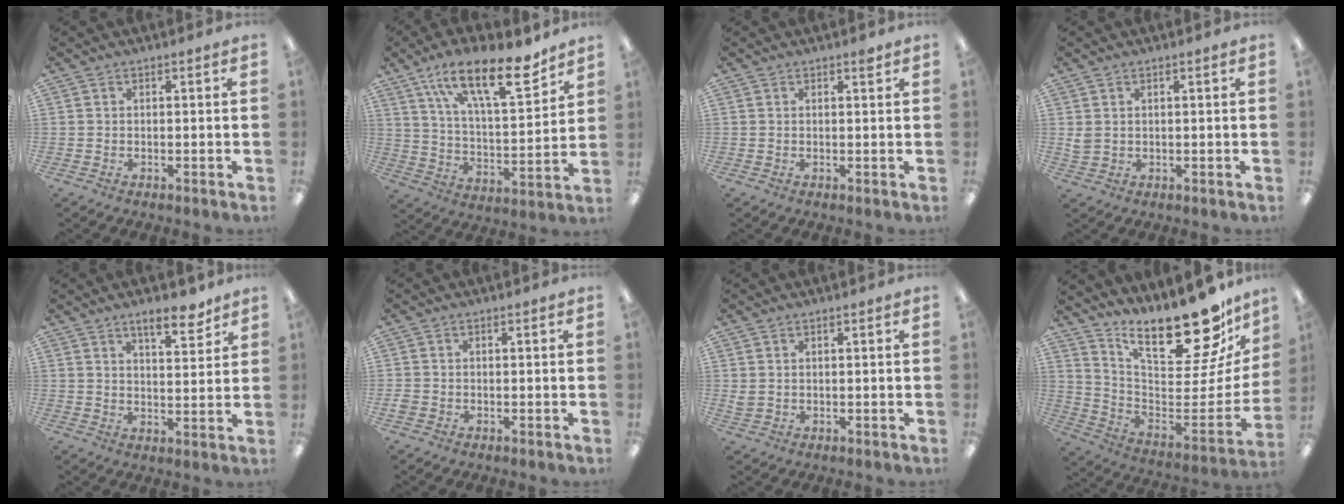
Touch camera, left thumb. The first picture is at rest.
{"total": 20.6, "force": [13.6, 7.4, 13.7], "torque": [-0.222, -0.067, 0.225]}
{"total": 1.9, "force": [1.4, 0.5, 1.3], "torque": [-0.011, -0.005, 0.021]}
{"total": 2.2, "force": [0.9, 1.5, 1.2], "torque": [-0.026, 0.003, 0.016]}
{"total": 8.0, "force": [5.9, 2.8, 4.7], "torque": [-0.059, -0.035, 0.097]}
{"total": 1.3, "force": [-0.4, 1.1, 0.6], "torque": [-0.011, 0.004, -0.008]}
{"total": 1.5, "force": [0.7, 1.0, 0.9], "torque": [-0.020, 0.003, 0.012]}
{"total": 23.9, "force": [18.1, 7.9, 13.4], "torque": [-0.169, -0.145, 0.301]}